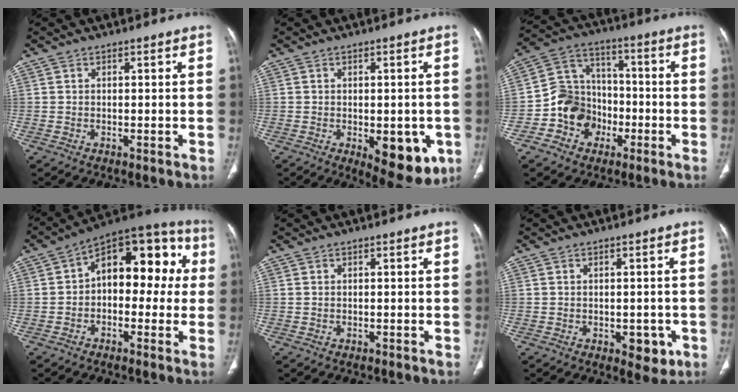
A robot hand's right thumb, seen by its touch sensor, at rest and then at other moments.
{"total": 10.6, "force": [-3.2, 5.1, 8.7], "torque": [-0.083, -0.007, -0.029]}
{"total": 11.6, "force": [-4.2, 10.1, 3.9], "torque": [-0.026, 0.055, -0.078]}
{"total": 16.8, "force": [1.8, 9.9, 13.4], "torque": [-0.124, 0.051, 0.012]}
{"total": 0.0}
{"total": 4.7, "force": [-1.7, 2.7, 3.5], "torque": [-0.020, 0.000, -0.014]}